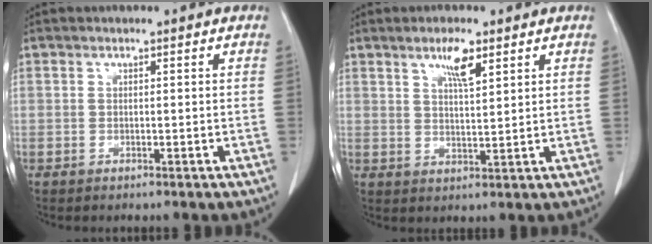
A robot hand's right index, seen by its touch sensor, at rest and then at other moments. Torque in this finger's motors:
{"motor_torque": [0.16, 0.10, 0.07, 0.06]}